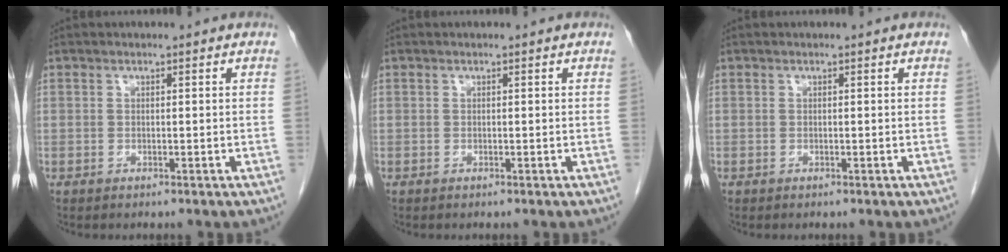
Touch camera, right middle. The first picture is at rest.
{"total": 0.0}
{"total": 0.0}